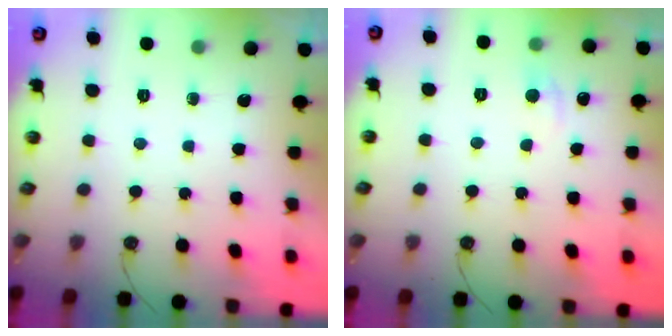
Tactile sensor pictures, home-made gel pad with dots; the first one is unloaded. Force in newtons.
{"total": 0.8, "press": 0.2, "slide": 0.7}